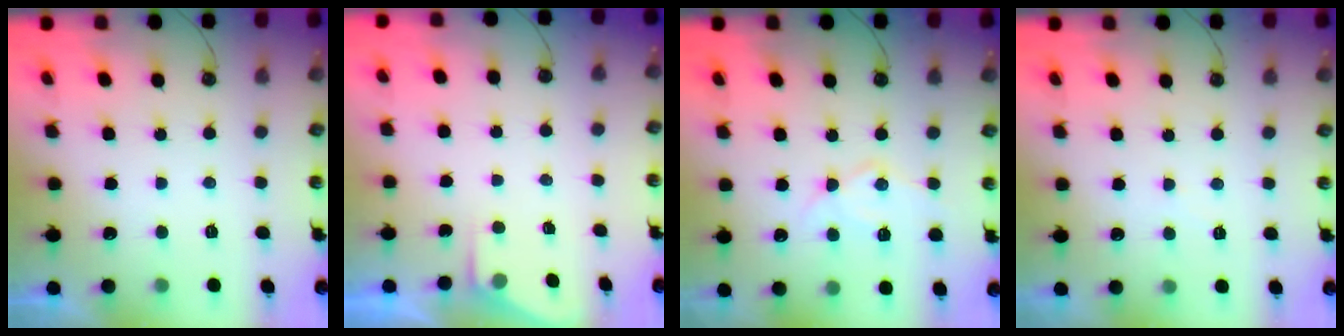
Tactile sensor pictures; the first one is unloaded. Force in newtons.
{"total": 2.4, "press": 2.4, "slide": 0.4}
{"total": 11.0, "press": 11.0, "slide": 0.9}
{"total": 4.1, "press": 4.0, "slide": 0.8}